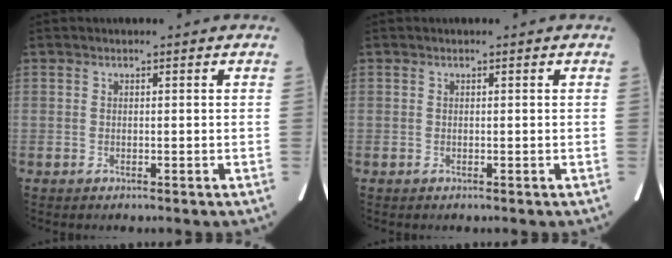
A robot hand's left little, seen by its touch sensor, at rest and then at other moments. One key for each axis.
{"total": 0.0}